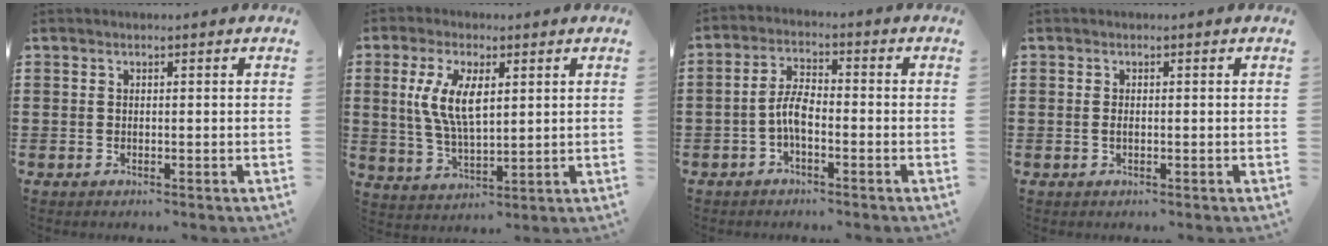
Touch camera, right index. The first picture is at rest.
{"total": 7.9, "force": [1.9, 3.4, 6.9], "torque": [-0.154, 0.004, 0.029]}
{"total": 4.9, "force": [-1.6, 1.9, 4.2], "torque": [-0.095, 0.002, -0.035]}
{"total": 0.7, "force": [-0.1, 0.3, 0.6], "torque": [-0.013, 0.002, -0.003]}